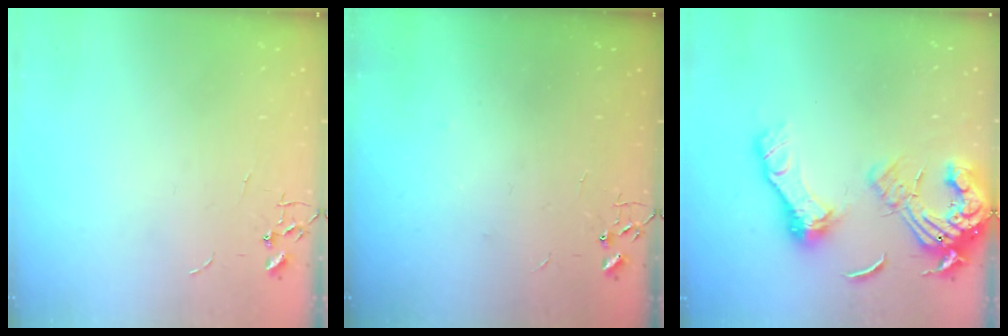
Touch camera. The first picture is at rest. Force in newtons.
{"total": 2.5, "press": 2.1, "slide": 1.4}
{"total": 17.6, "press": 17.5, "slide": 2.3}